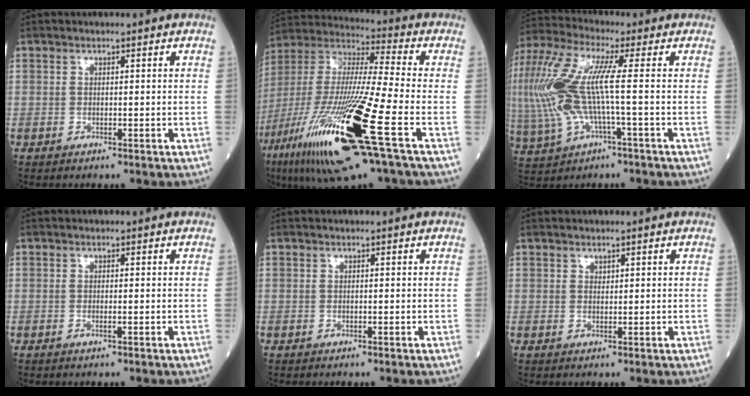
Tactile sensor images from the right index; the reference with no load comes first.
{"total": 25.9, "force": [-10.5, 1.8, 23.6], "torque": [-0.487, -0.062, -0.195]}
{"total": 16.1, "force": [0.5, 3.4, 15.7], "torque": [-0.382, 0.021, 0.007]}
{"total": 0.8, "force": [-0.2, -0.1, 0.7], "torque": [-0.018, -0.002, -0.004]}
{"total": 0.0}
{"total": 0.7, "force": [0.6, 0.4, 0.1], "torque": [0.003, -0.002, 0.007]}